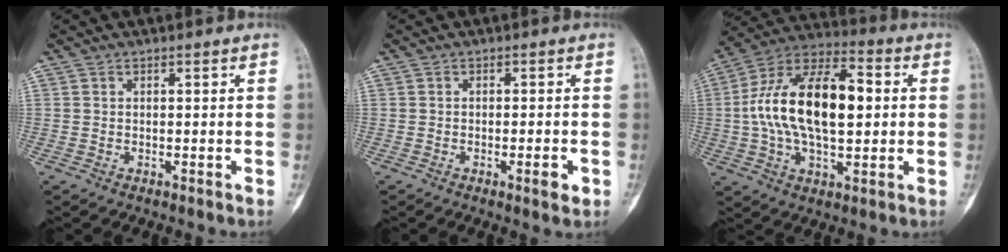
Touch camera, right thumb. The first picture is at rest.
{"total": 3.2, "force": [-1.2, 0.8, 2.8], "torque": [-0.037, 0.002, -0.017]}
{"total": 21.3, "force": [1.4, 10.9, 18.2], "torque": [-0.320, 0.028, 0.019]}